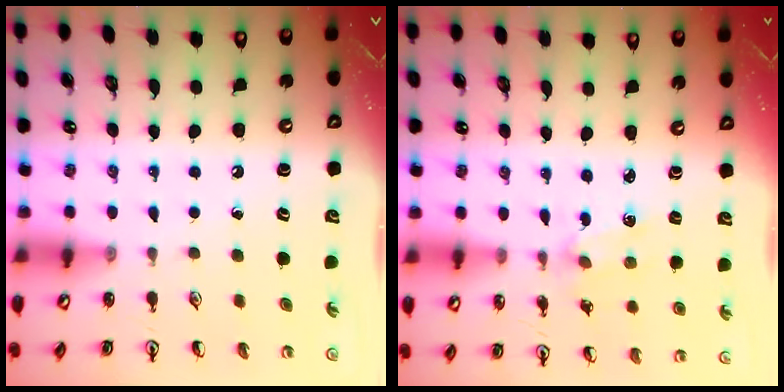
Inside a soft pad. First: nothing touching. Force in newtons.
{"total": 1.7, "press": 1.7, "slide": 0.3}